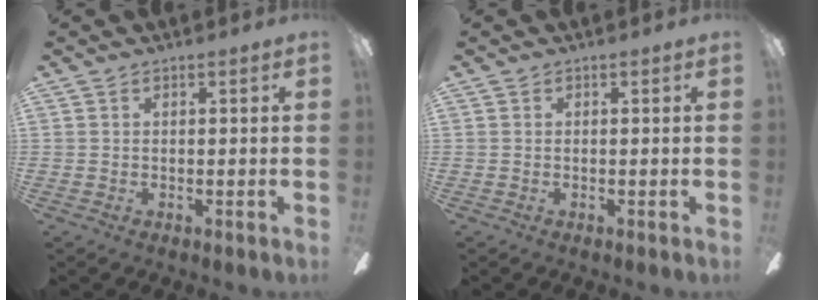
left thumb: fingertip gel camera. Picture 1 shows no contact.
{"total": 0.0}